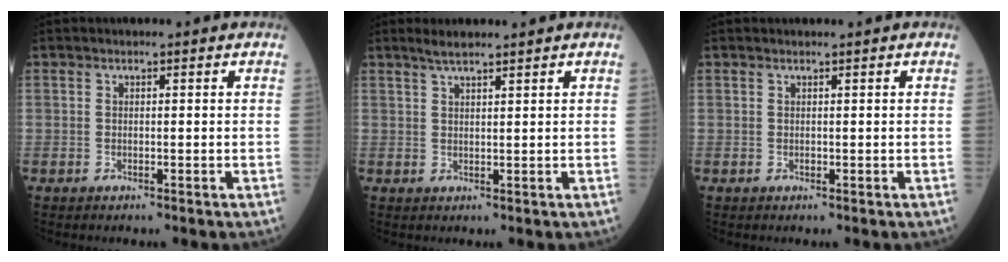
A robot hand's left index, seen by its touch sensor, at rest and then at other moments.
{"total": 3.2, "force": [2.7, 0.1, 1.6], "torque": [-0.034, 0.013, 0.052]}
{"total": 0.8, "force": [0.6, 0.3, 0.4], "torque": [-0.007, 0.005, 0.010]}